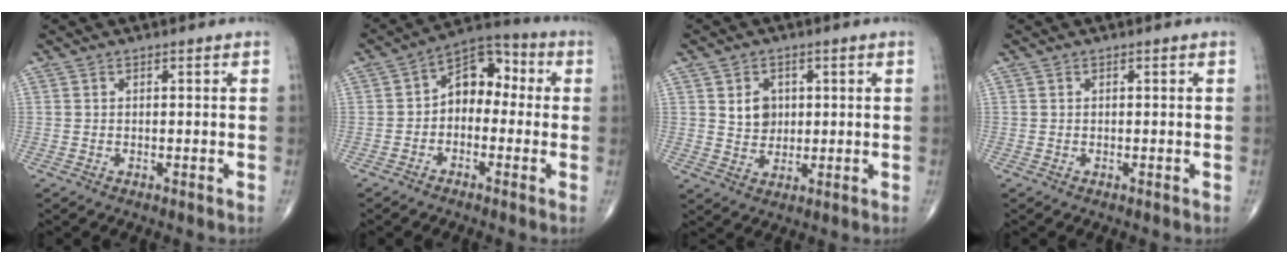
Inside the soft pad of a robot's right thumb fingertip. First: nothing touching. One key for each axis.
{"total": 9.1, "fx": -0.2, "fy": 6.2, "fz": 6.6, "tx": -0.065, "ty": 0.039, "tz": -0.025}
{"total": 4.9, "fx": 1.2, "fy": 4.0, "fz": 2.6, "tx": -0.021, "ty": -0.008, "tz": 0.025}
{"total": 0.0}